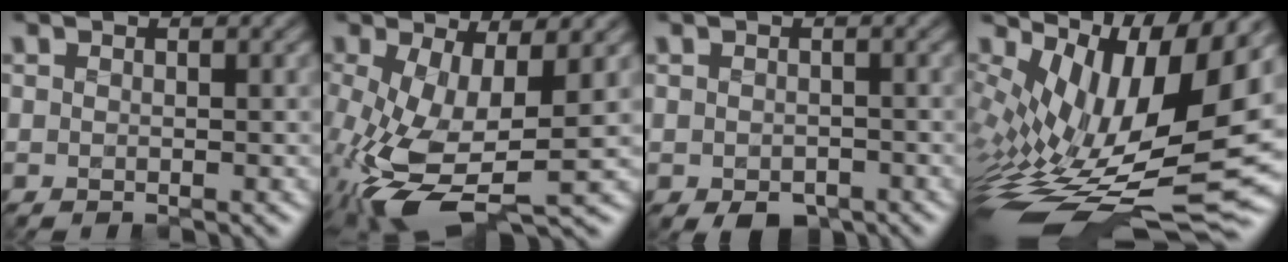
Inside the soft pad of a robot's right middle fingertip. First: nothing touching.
{"total": 9.0, "force": [-2.4, 3.9, 7.7], "torque": [-0.178, -0.023, -0.035]}
{"total": 2.4, "force": [-1.9, 1.1, 1.0], "torque": [-0.019, -0.011, -0.025]}
{"total": 13.8, "force": [0.3, 5.7, 12.5], "torque": [-0.227, -0.015, 0.024]}